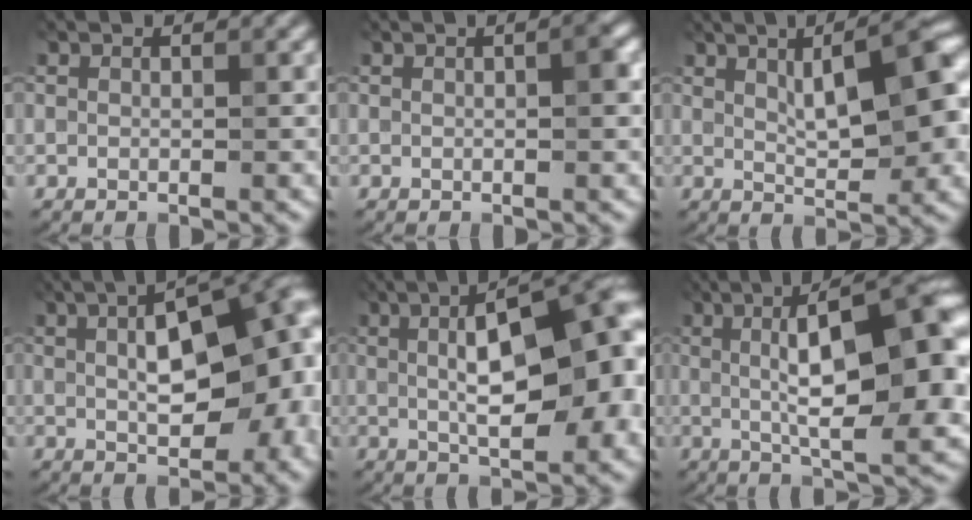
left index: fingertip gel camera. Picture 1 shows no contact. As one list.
[{"total": 1.6, "force": [0.2, 0.5, 1.5], "torque": [-0.026, 0.007, 0.003]}, {"total": 7.9, "force": [1.7, 2.2, 7.4], "torque": [-0.114, 0.012, 0.028]}, {"total": 13.0, "force": [1.1, 5.9, 11.5], "torque": [-0.141, 0.017, 0.018]}, {"total": 13.3, "force": [1.8, 4.8, 12.2], "torque": [-0.158, 0.029, 0.020]}, {"total": 12.9, "force": [1.3, 3.3, 12.4], "torque": [-0.171, 0.020, 0.016]}]